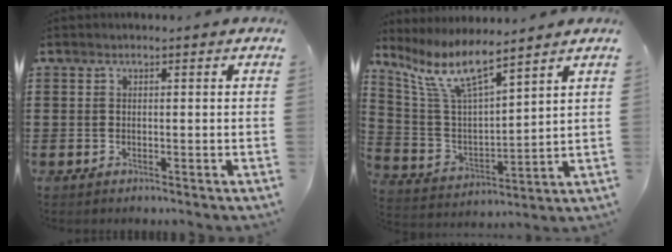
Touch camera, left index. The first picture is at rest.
{"total": 8.8, "force": [6.7, 1.7, 5.4], "torque": [-0.131, -0.030, 0.117]}